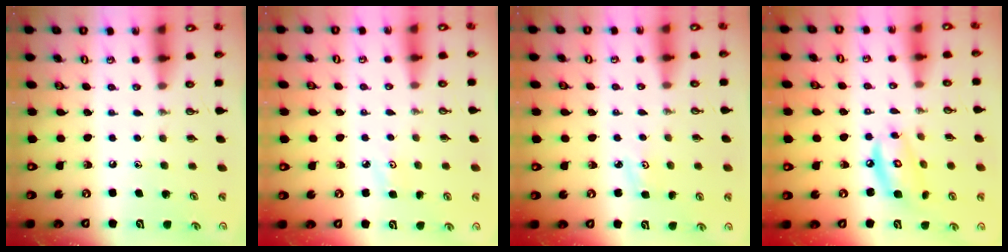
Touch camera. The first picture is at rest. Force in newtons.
{"total": 3.3, "press": 3.2, "slide": 0.5}
{"total": 2.7, "press": 2.6, "slide": 0.4}
{"total": 9.4, "press": 9.4, "slide": 0.8}